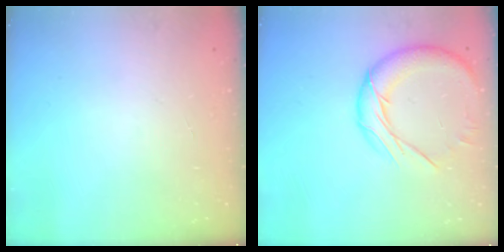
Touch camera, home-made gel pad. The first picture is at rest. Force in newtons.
{"total": 15.2, "press": 15.1, "slide": 1.6}